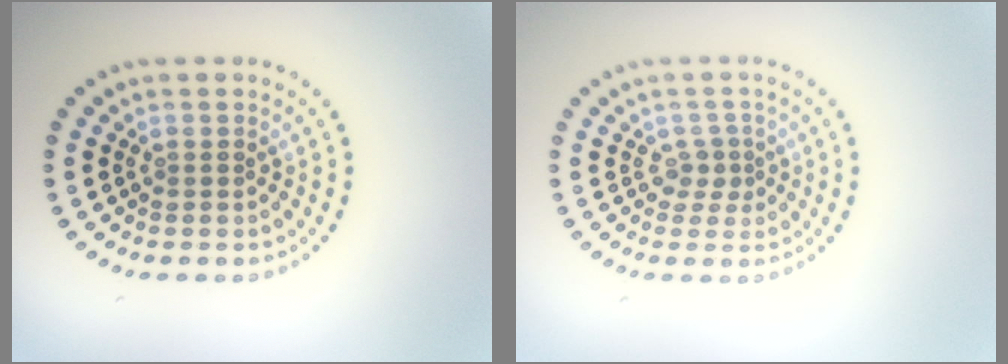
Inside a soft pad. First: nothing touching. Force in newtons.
{"total": 1.6, "press": 1.2, "slide": 1.1}